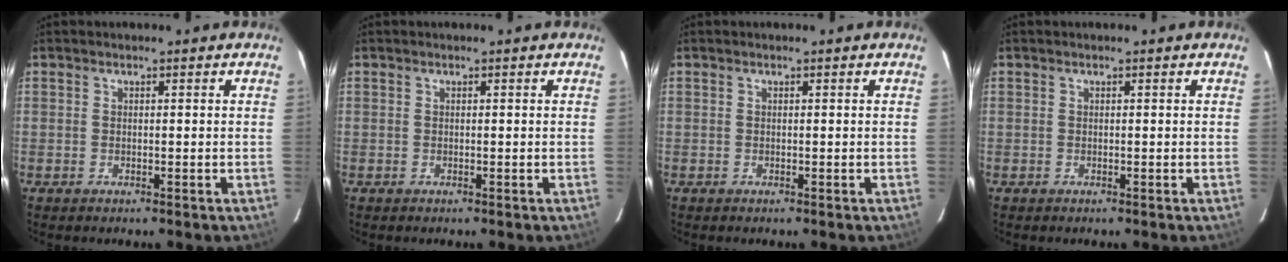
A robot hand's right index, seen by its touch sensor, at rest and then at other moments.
{"total": 0.0}
{"total": 0.0}
{"total": 0.0}